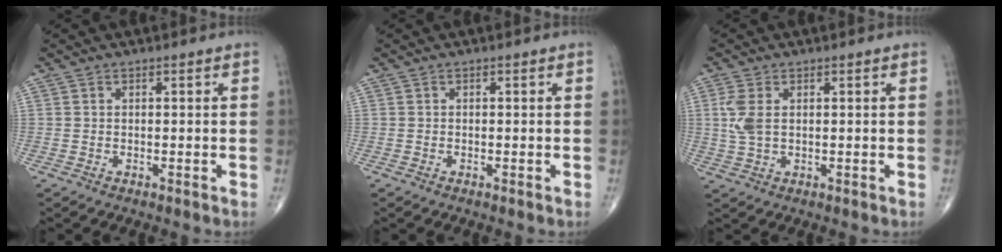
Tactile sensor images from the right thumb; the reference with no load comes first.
{"total": 0.0}
{"total": 4.5, "force": [0.9, 2.5, 3.7], "torque": [-0.094, 0.002, 0.020]}